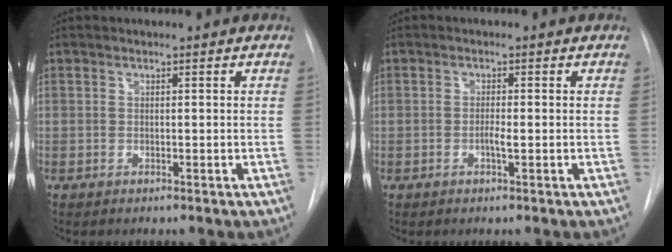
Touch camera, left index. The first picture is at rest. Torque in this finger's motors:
{"motor_torque": [0.39, 0.19, 0.06, 0.01]}